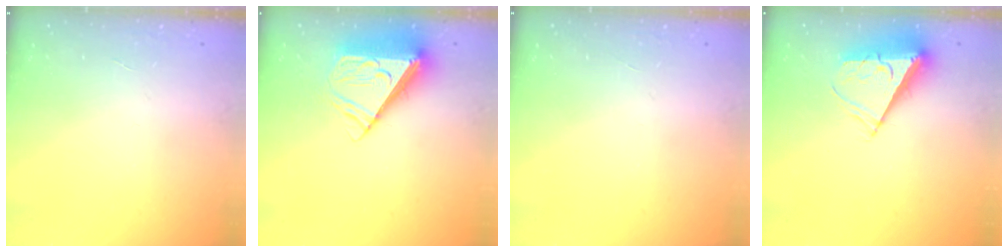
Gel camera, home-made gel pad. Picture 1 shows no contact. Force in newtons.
{"total": 10.4, "press": 10.3, "slide": 1.6}
{"total": 0.0}
{"total": 8.9, "press": 8.9, "slide": 0.3}